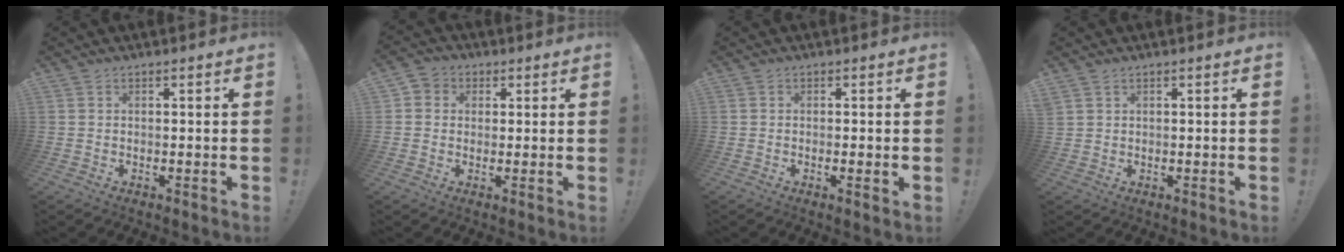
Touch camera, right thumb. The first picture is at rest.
{"total": 4.0, "force": [0.0, 3.8, 1.3], "torque": [-0.013, 0.004, 0.000]}
{"total": 1.6, "force": [-0.1, 0.0, 1.6], "torque": [-0.022, -0.003, -0.004]}
{"total": 1.0, "force": [0.7, 0.5, 0.5], "torque": [-0.016, 0.003, 0.015]}